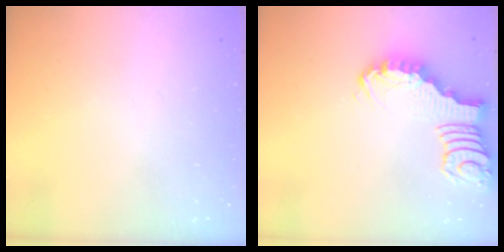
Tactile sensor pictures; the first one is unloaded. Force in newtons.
{"total": 2.7, "press": 2.7, "slide": 0.4}